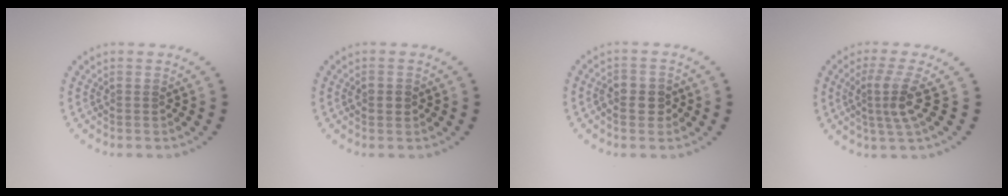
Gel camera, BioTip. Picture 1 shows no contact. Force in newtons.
{"total": 1.7, "press": 1.7, "slide": 0.1}
{"total": 2.6, "press": 2.5, "slide": 0.7}
{"total": 3.3, "press": 2.3, "slide": 2.4}